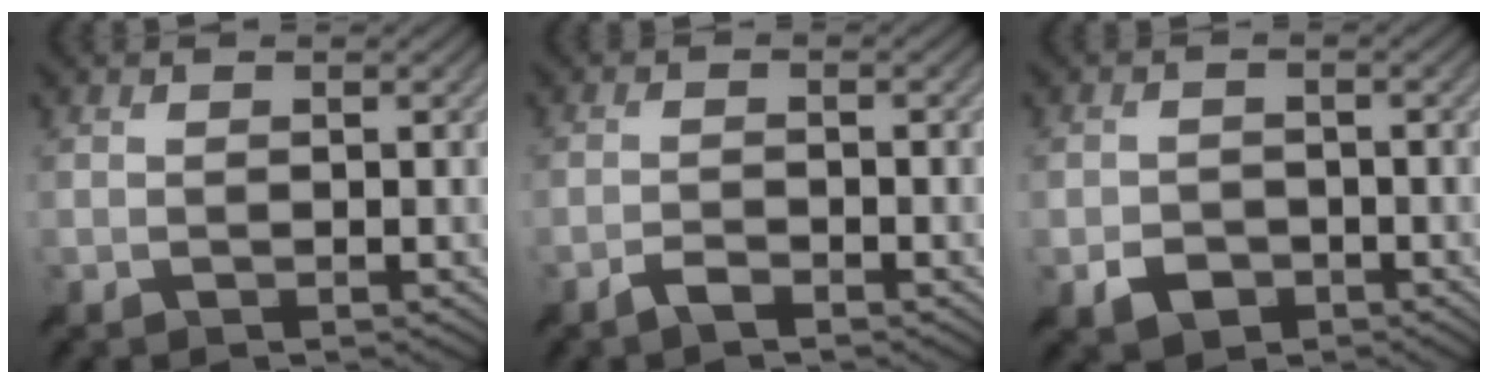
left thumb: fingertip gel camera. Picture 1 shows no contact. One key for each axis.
{"total": 1.9, "fx": -1.5, "fy": 0.4, "fz": 1.0, "tx": -0.019, "ty": 0.004, "tz": -0.032}
{"total": 3.2, "fx": -1.7, "fy": 2.3, "fz": 1.3, "tx": -0.022, "ty": -0.006, "tz": -0.033}